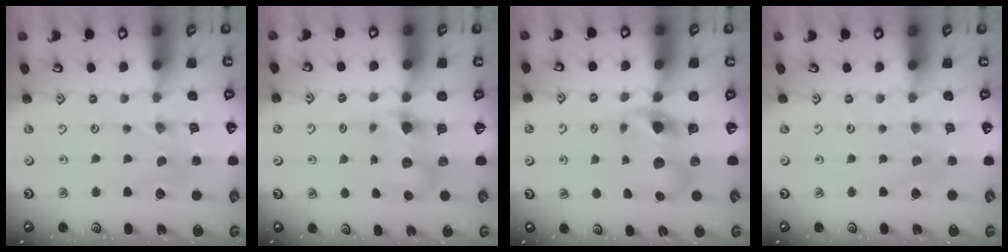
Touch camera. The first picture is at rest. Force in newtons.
{"total": 6.0, "press": 6.0, "slide": 0.2}
{"total": 7.5, "press": 7.4, "slide": 0.9}
{"total": 0.0}